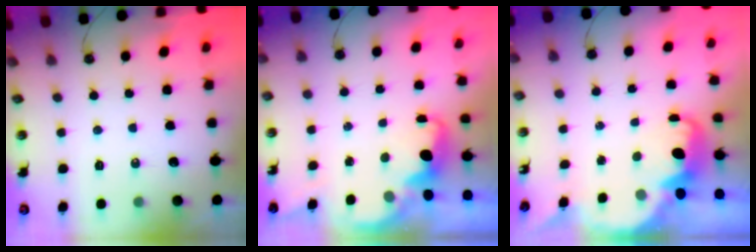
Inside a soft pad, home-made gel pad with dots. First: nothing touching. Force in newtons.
{"total": 1.9, "press": 1.8, "slide": 0.7}
{"total": 3.8, "press": 3.8, "slide": 0.3}